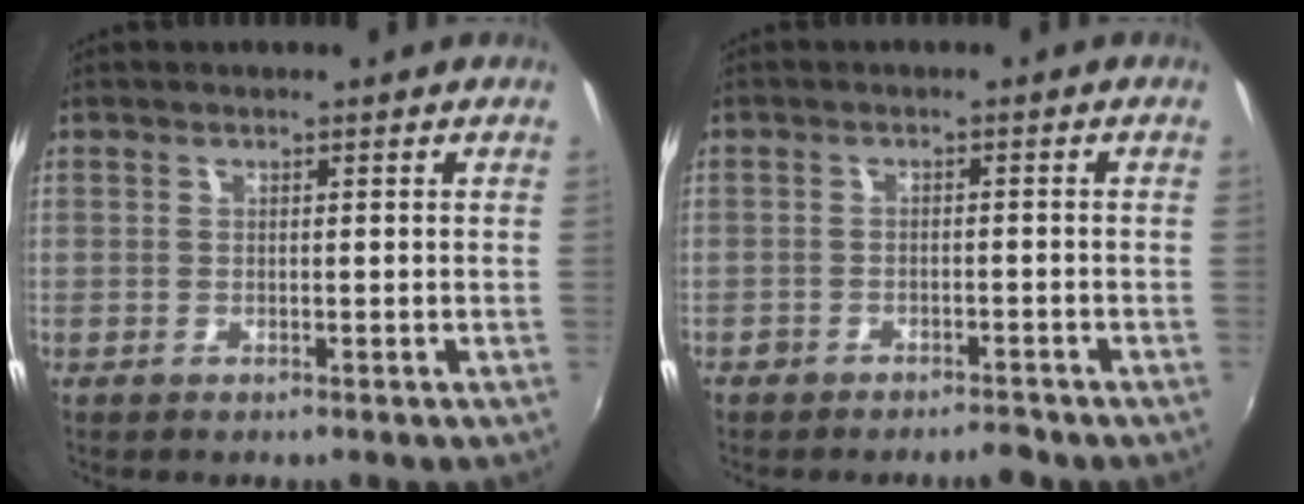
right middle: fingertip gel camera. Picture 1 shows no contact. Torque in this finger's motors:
{"motor_torque": [-0.22, -0.11, 0.05, 0.00]}